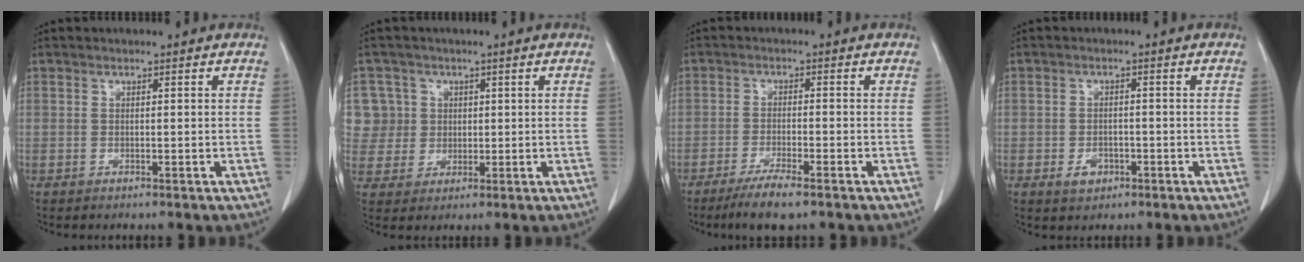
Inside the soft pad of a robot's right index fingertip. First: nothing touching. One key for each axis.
{"total": 7.2, "fx": 1.8, "fy": 7.0, "fz": 0.0, "tx": 0.008, "ty": 0.023, "tz": 0.046}
{"total": 6.0, "fx": -4.3, "fy": 0.4, "fz": 4.2, "tx": -0.076, "ty": -0.014, "tz": -0.073}
{"total": 2.9, "fx": -1.4, "fy": 2.0, "fz": 1.5, "tx": -0.021, "ty": 0.004, "tz": -0.016}